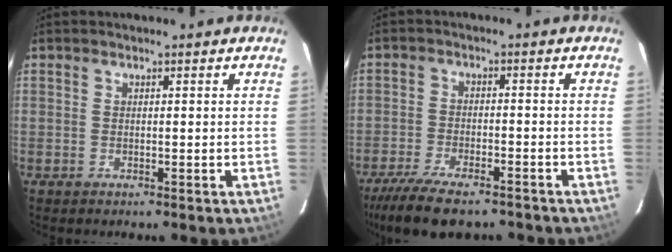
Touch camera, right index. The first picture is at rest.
{"total": 13.4, "force": [-10.7, 4.1, 6.9], "torque": [-0.155, -0.031, -0.178]}